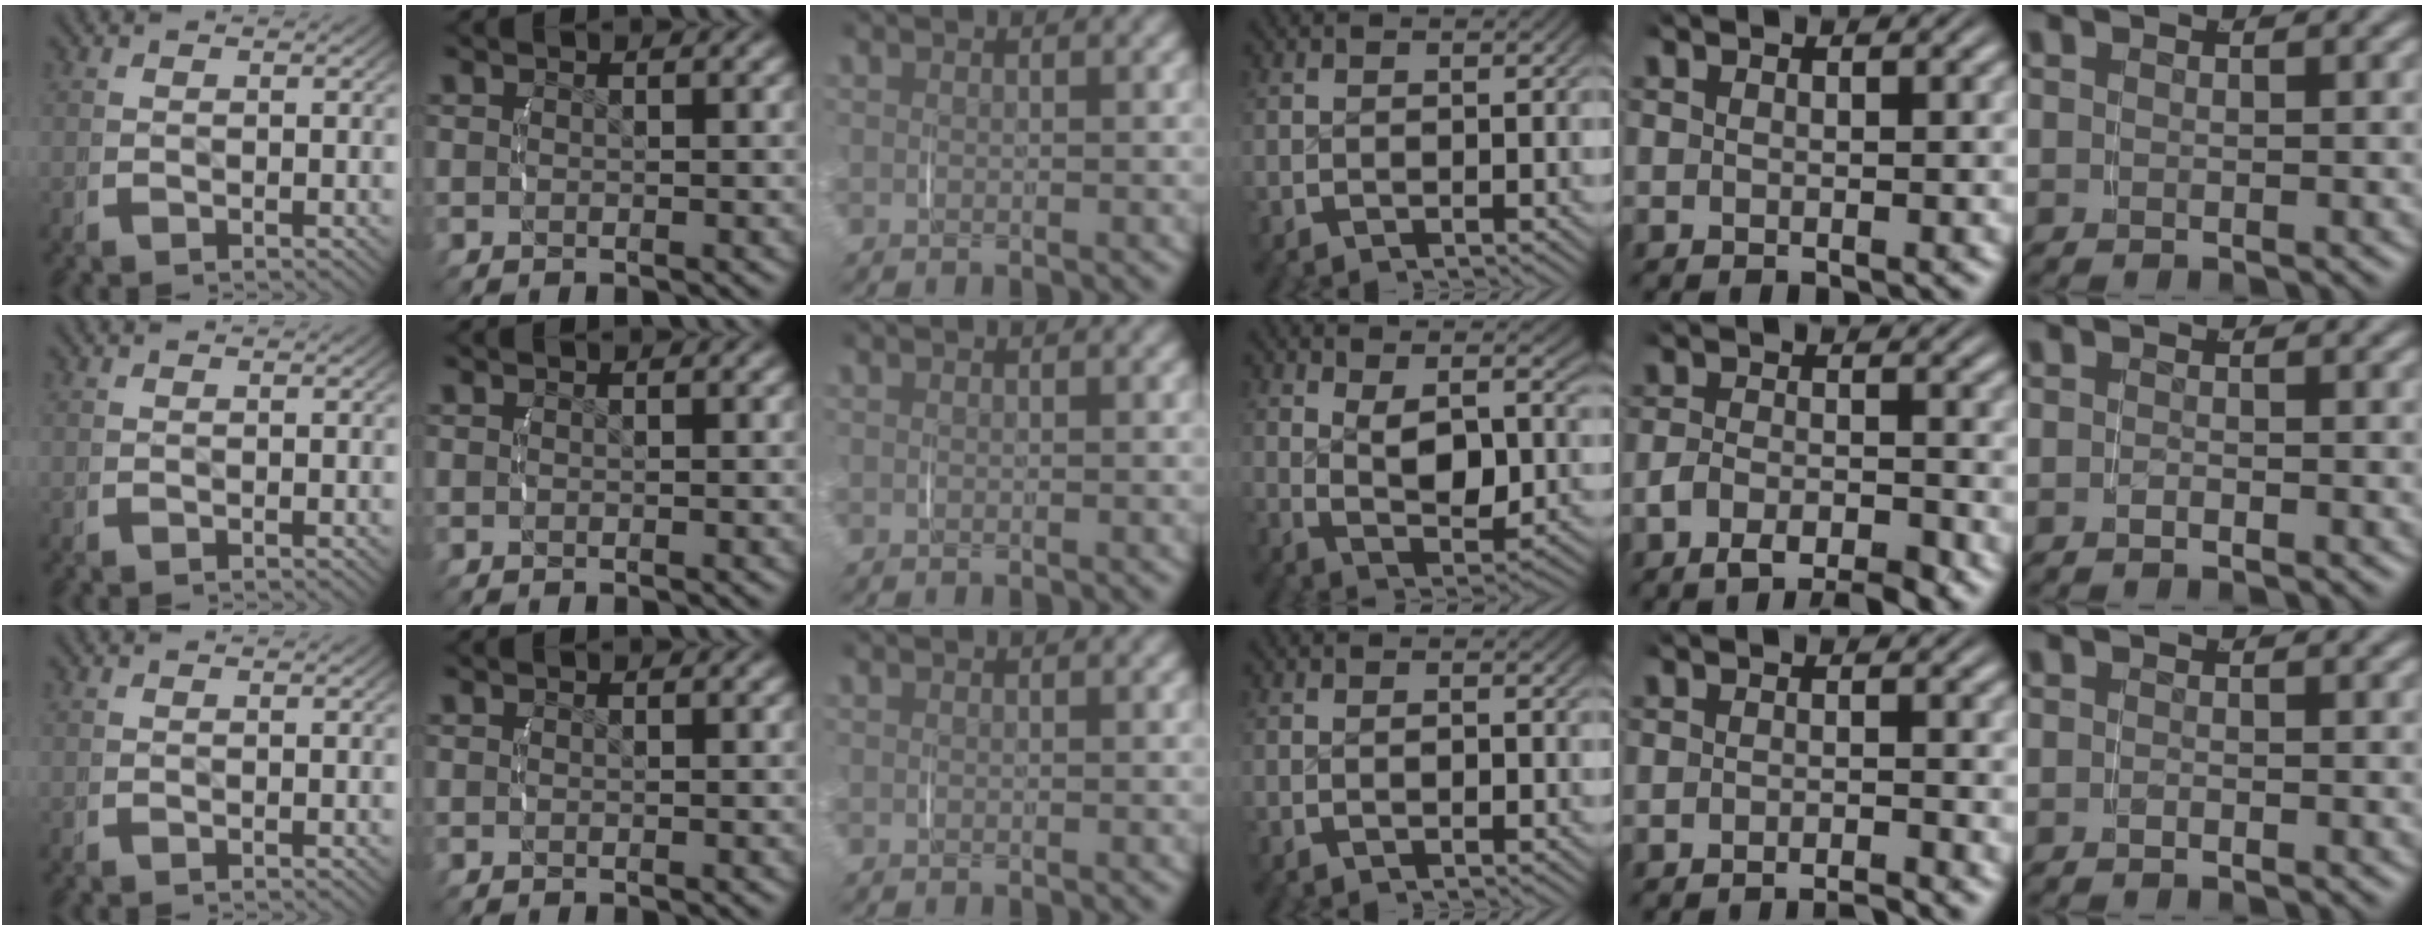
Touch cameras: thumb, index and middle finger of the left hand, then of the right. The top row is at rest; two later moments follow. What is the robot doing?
{"motion": "lift_and_place", "object": "ethernet cable"}